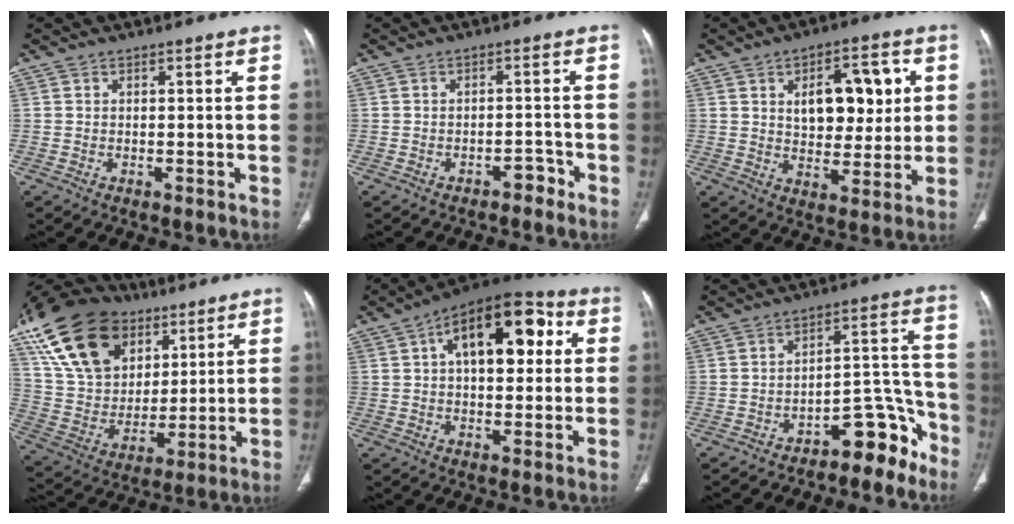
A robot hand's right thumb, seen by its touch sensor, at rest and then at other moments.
{"total": 2.6, "force": [-2.0, 1.3, 1.0], "torque": [-0.007, 0.021, -0.027]}
{"total": 13.4, "force": [3.3, 7.6, 10.5], "torque": [-0.104, -0.001, 0.053]}
{"total": 25.1, "force": [12.7, 16.5, 13.9], "torque": [-0.248, -0.009, 0.231]}
{"total": 18.1, "force": [4.7, 9.6, 14.5], "torque": [-0.176, 0.024, 0.060]}
{"total": 9.7, "force": [-7.3, 4.2, 4.8], "torque": [-0.025, 0.109, -0.112]}